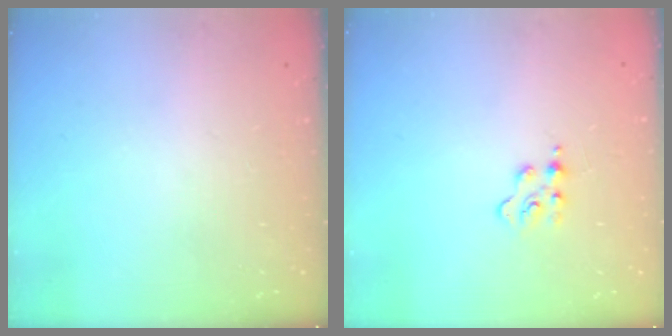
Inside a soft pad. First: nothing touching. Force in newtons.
{"total": 2.4, "press": 2.4, "slide": 0.3}